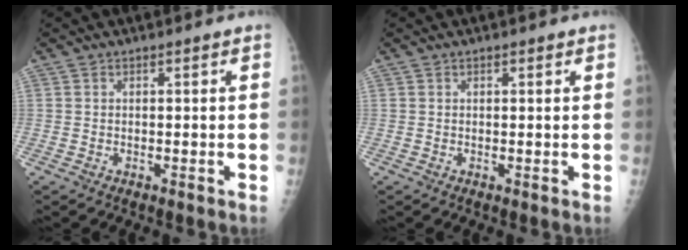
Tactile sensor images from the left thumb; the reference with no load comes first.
{"total": 0.9, "force": [0.5, 0.4, 0.6], "torque": [-0.007, -0.001, 0.006]}